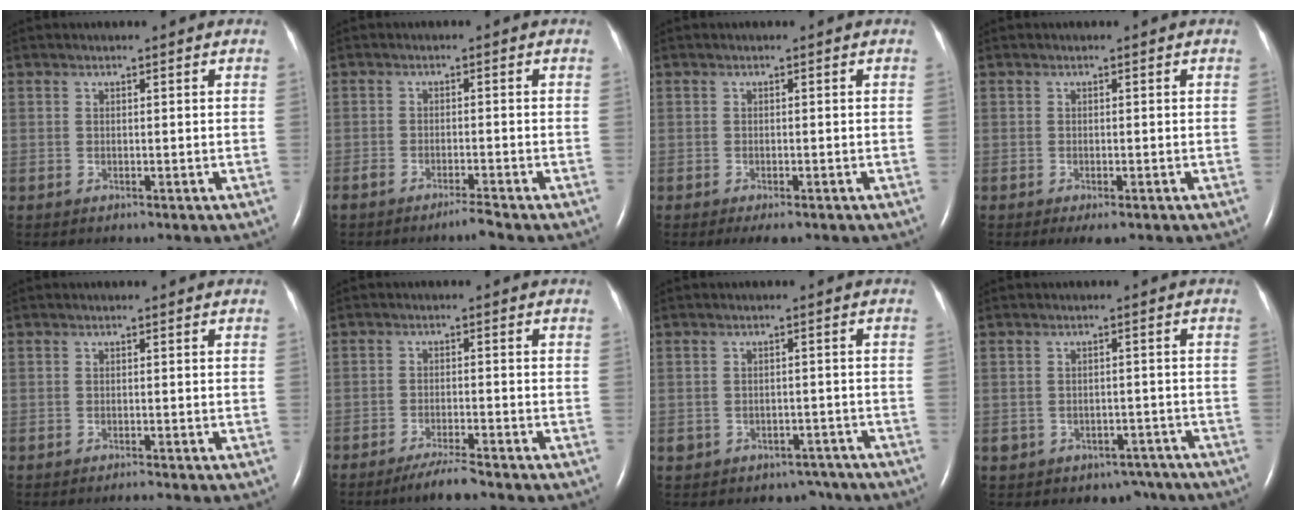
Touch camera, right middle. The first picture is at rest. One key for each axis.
{"total": 2.2, "fx": -1.9, "fy": -0.4, "fz": 1.0, "tx": -0.022, "ty": -0.003, "tz": -0.037}
{"total": 2.6, "fx": -1.8, "fy": 0.8, "fz": 1.7, "tx": -0.022, "ty": -0.005, "tz": -0.023}
{"total": 2.2, "fx": -1.3, "fy": 0.7, "fz": 1.6, "tx": -0.021, "ty": -0.005, "tz": -0.016}
{"total": 0.7, "fx": -0.7, "fy": -0.1, "fz": 0.3, "tx": -0.007, "ty": -0.001, "tz": -0.010}
{"total": 4.2, "fx": -3.5, "fy": 0.0, "fz": 2.2, "tx": -0.046, "ty": -0.012, "tz": -0.066}
{"total": 4.9, "fx": -3.5, "fy": 3.5, "fz": 0.2, "tx": 0.007, "ty": 0.026, "tz": -0.040}
{"total": 5.7, "fx": -3.8, "fy": 4.2, "fz": 0.5, "tx": 0.000, "ty": 0.024, "tz": -0.043}